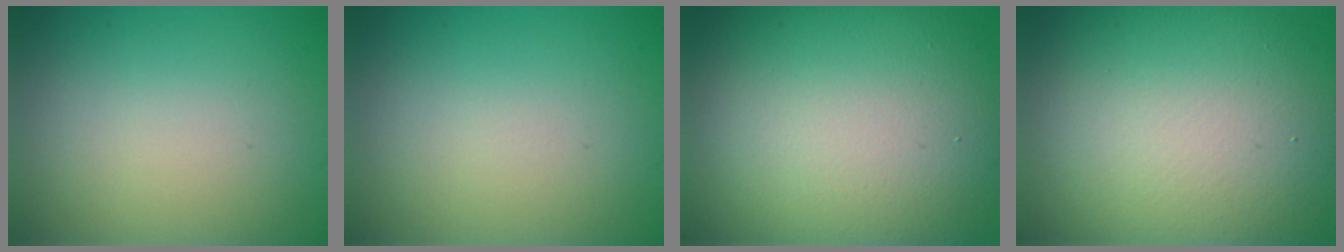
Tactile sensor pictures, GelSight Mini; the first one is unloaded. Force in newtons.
{"total": 0.0}
{"total": 16.0, "press": 16.0, "slide": 0.9}
{"total": 14.4, "press": 14.4, "slide": 0.8}